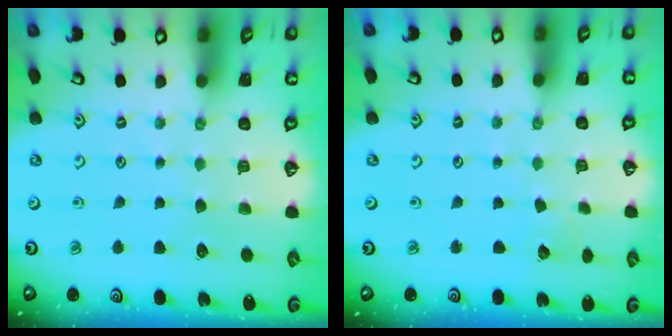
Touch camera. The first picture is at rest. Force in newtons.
{"total": 4.0, "press": 4.0, "slide": 0.3}